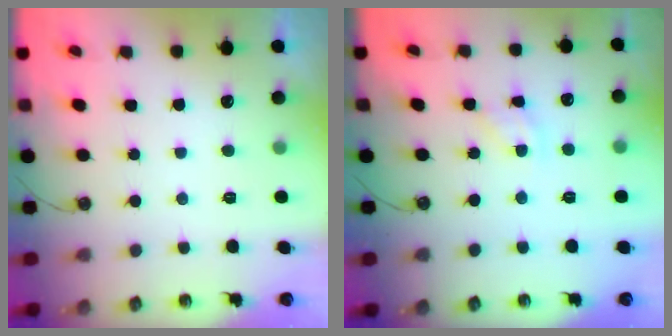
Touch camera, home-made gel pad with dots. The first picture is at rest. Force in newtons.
{"total": 5.2, "press": 5.2, "slide": 0.2}